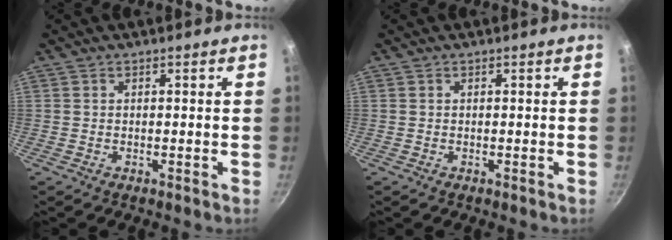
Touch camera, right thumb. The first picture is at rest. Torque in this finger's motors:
{"motor_torque": [0.00, 0.02, 0.01, -0.01, 0.00]}